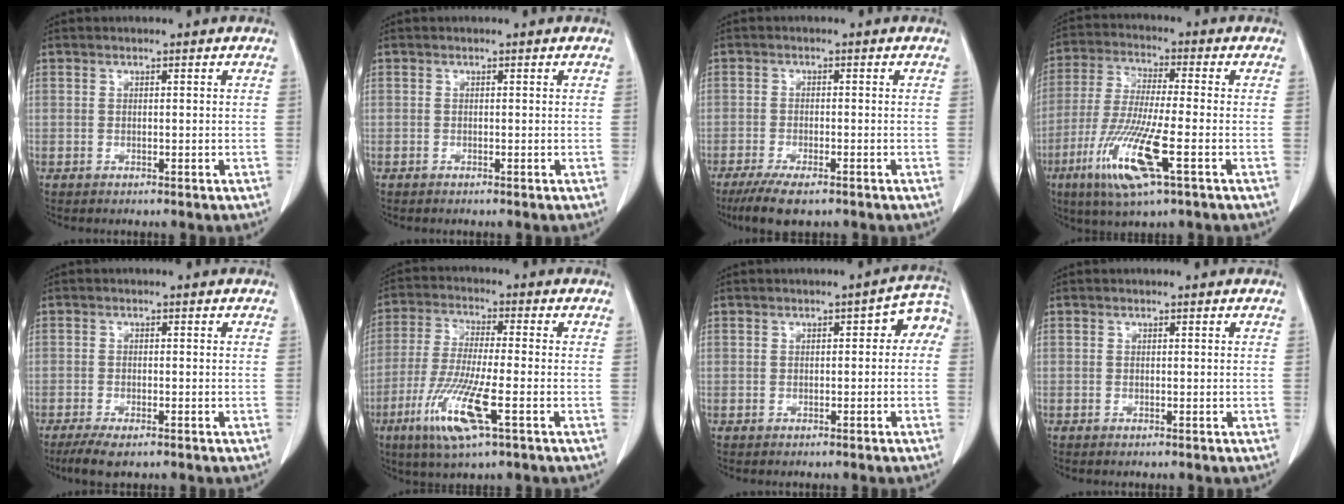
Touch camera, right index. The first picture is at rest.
{"total": 0.0}
{"total": 6.9, "force": [-5.0, 1.7, 4.4], "torque": [-0.075, -0.016, -0.081]}
{"total": 13.0, "force": [-5.4, 1.0, 11.7], "torque": [-0.246, -0.028, -0.101]}
{"total": 4.3, "force": [-3.0, 1.1, 2.8], "torque": [-0.053, -0.009, -0.049]}
{"total": 11.6, "force": [-4.9, 0.9, 10.5], "torque": [-0.217, -0.027, -0.092]}
{"total": 4.3, "force": [0.0, 2.1, 3.8], "torque": [-0.035, 0.026, -0.005]}
{"total": 0.0}